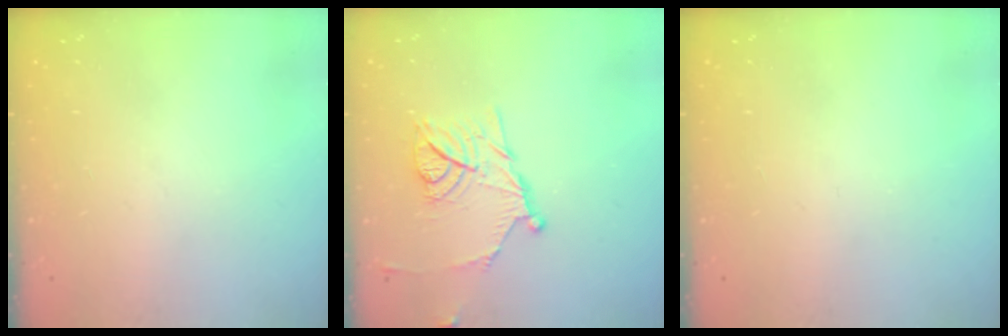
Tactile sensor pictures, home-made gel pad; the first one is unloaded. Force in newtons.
{"total": 13.2, "press": 13.2, "slide": 0.3}
{"total": 0.0}